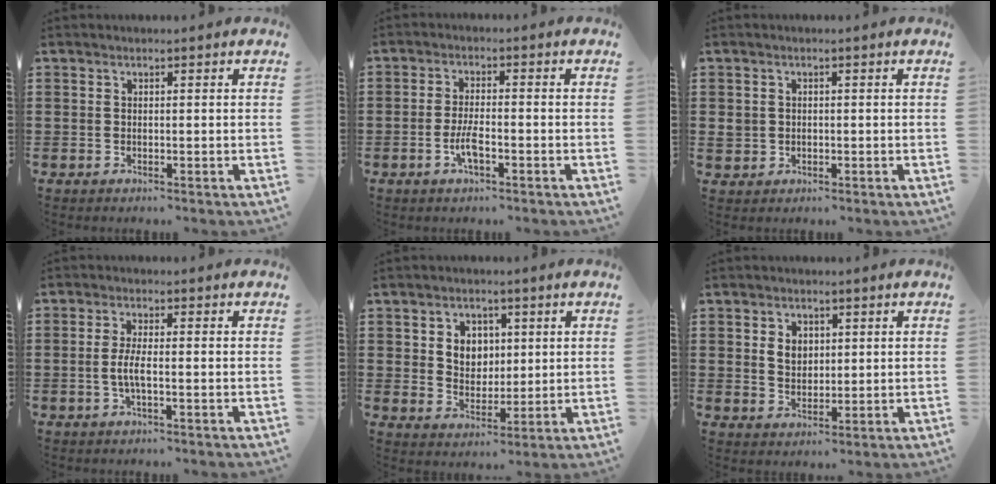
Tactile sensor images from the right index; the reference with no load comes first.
{"total": 4.7, "force": [-1.6, 1.4, 4.2], "torque": [-0.091, -0.002, -0.034]}
{"total": 1.6, "force": [-0.1, 1.6, 0.3], "torque": [-0.011, 0.008, -0.006]}
{"total": 3.4, "force": [-0.8, 0.5, 3.2], "torque": [-0.079, -0.008, -0.024]}
{"total": 4.6, "force": [1.3, 4.1, 1.5], "torque": [-0.039, 0.011, 0.019]}
{"total": 3.3, "force": [0.9, 2.6, 1.9], "torque": [-0.046, 0.010, 0.016]}